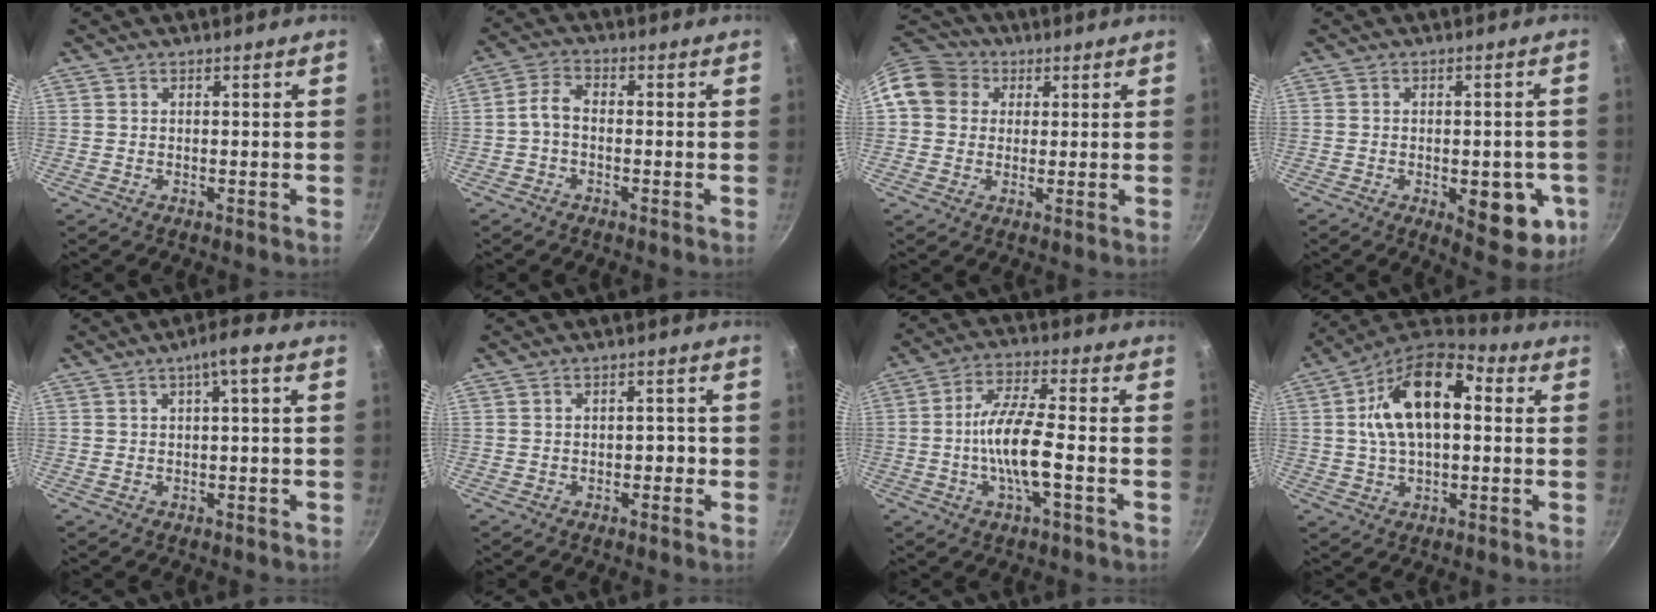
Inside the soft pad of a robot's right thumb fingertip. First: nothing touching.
{"total": 3.9, "force": [-1.1, 2.4, 2.8], "torque": [-0.059, 0.025, -0.032]}
{"total": 10.1, "force": [2.5, 8.8, 4.3], "torque": [-0.056, 0.020, 0.028]}
{"total": 12.1, "force": [-3.4, 5.6, 10.2], "torque": [-0.085, 0.001, -0.036]}
{"total": 4.2, "force": [0.6, 0.9, 4.0], "torque": [-0.072, 0.023, 0.015]}
{"total": 2.2, "force": [-0.8, 1.4, 1.5], "torque": [-0.010, 0.011, -0.013]}
{"total": 10.6, "force": [-2.7, 2.8, 9.8], "torque": [-0.188, 0.028, -0.058]}
{"total": 16.9, "force": [2.6, 9.5, 13.8], "torque": [-0.223, 0.029, 0.025]}